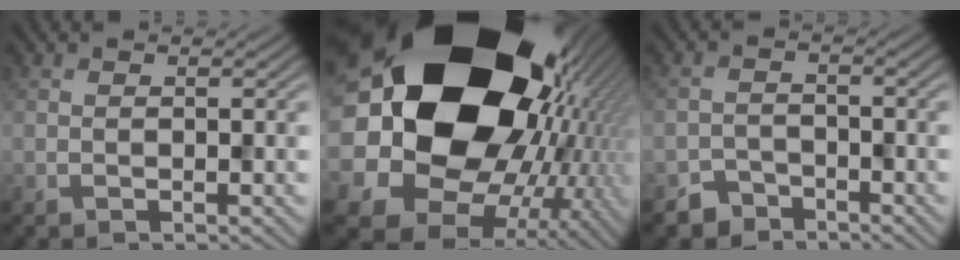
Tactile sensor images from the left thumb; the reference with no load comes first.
{"total": 25.0, "force": [4.4, 20.0, 14.4], "torque": [-0.295, -0.055, 0.064]}
{"total": 3.2, "force": [-2.7, 1.6, 0.3], "torque": [0.000, 0.001, -0.055]}